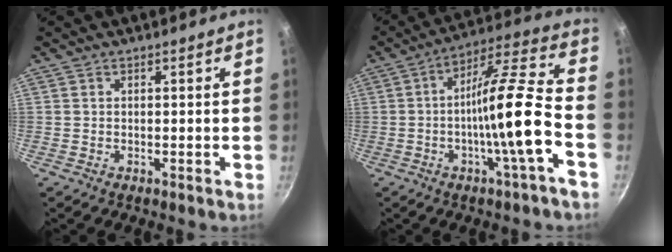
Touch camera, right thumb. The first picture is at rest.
{"total": 16.3, "force": [-4.4, 1.7, 15.6], "torque": [-0.244, 0.044, -0.080]}